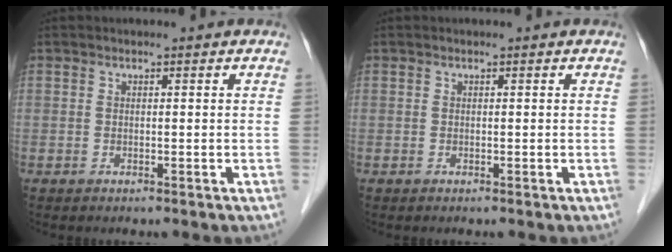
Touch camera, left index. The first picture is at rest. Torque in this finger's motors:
{"motor_torque": [0.00, 0.00, 0.00, 0.00]}